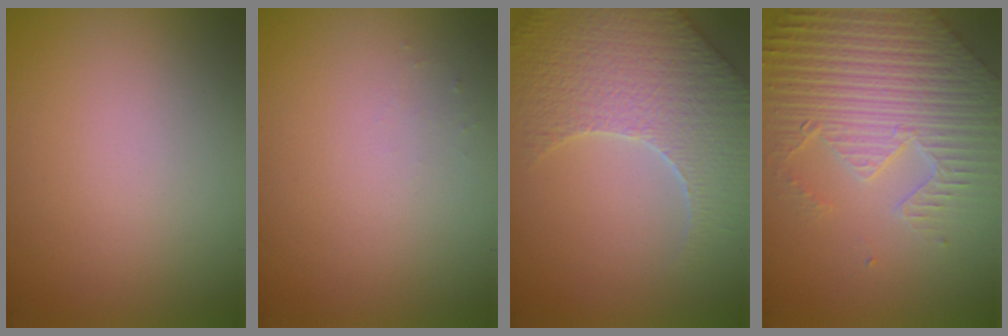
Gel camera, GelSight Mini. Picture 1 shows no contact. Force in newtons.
{"total": 0.5, "press": 0.5, "slide": 0.2}
{"total": 6.8, "press": 5.4, "slide": 4.1}
{"total": 7.1, "press": 5.5, "slide": 4.5}